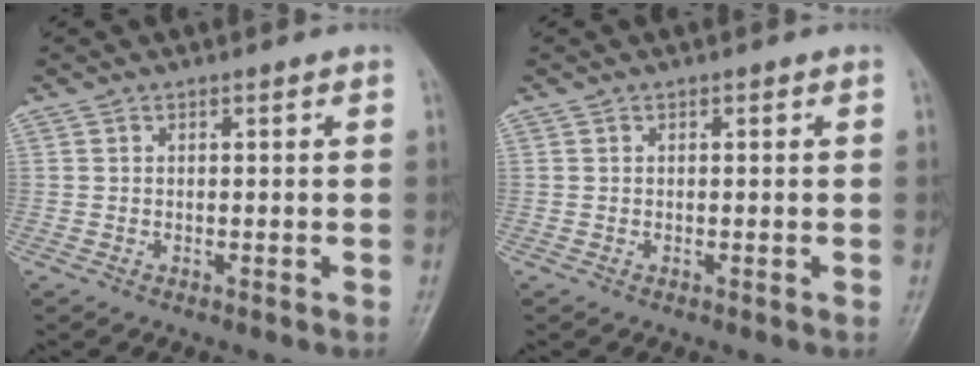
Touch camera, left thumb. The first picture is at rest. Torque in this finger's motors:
{"motor_torque": [0.00, 0.00, 0.00, 0.00, 0.00]}